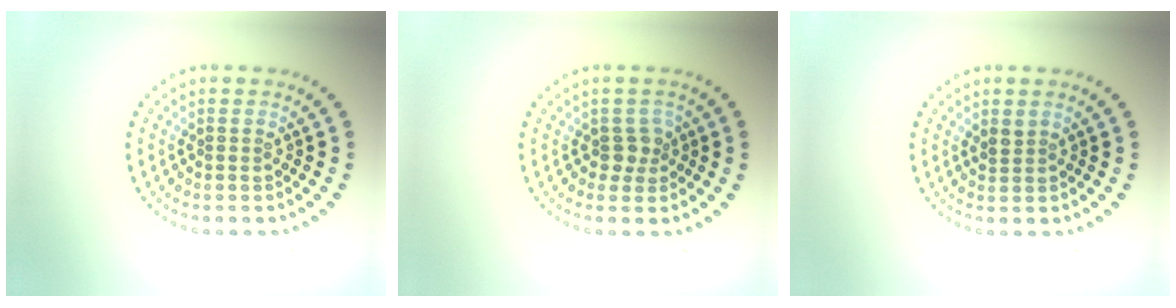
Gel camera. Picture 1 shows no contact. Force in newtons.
{"total": 1.7, "press": 1.4, "slide": 0.9}
{"total": 1.0, "press": 0.8, "slide": 0.6}